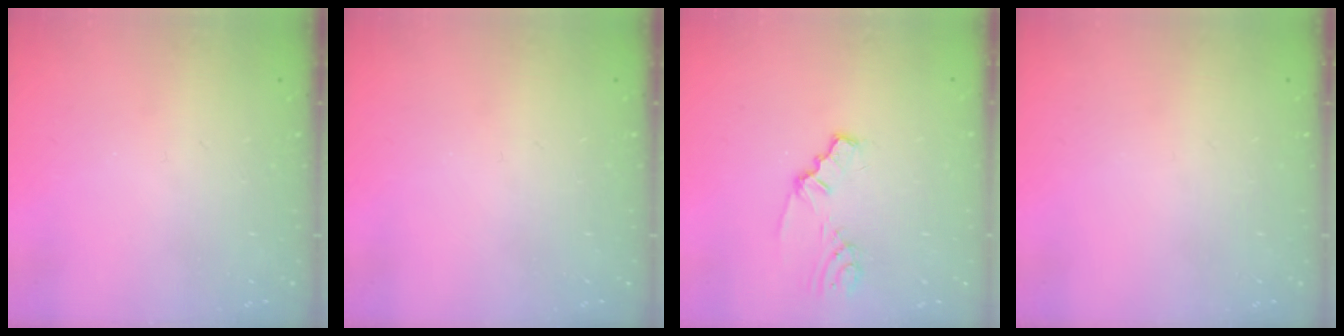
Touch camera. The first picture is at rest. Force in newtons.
{"total": 0.0}
{"total": 2.4, "press": 2.4, "slide": 0.2}
{"total": 0.0}